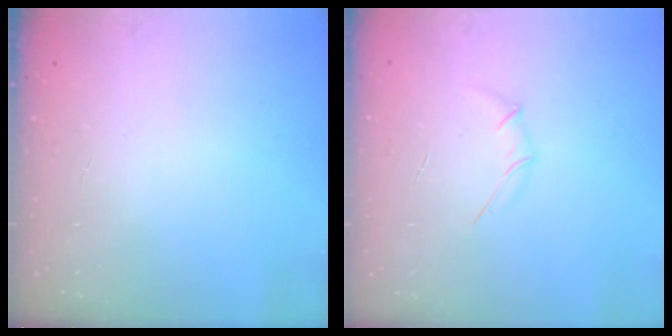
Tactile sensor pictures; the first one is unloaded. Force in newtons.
{"total": 3.3, "press": 3.2, "slide": 0.9}